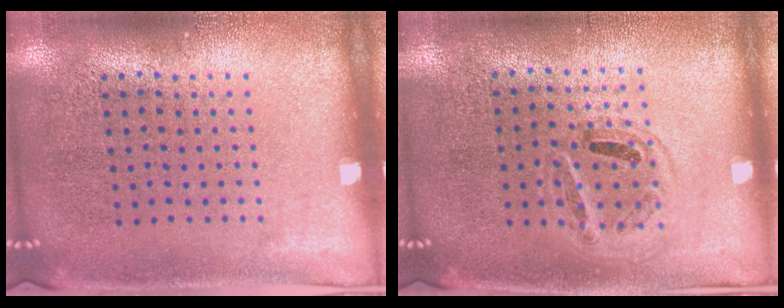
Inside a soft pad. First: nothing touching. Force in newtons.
{"total": 0.9, "press": 0.9, "slide": 0.3}